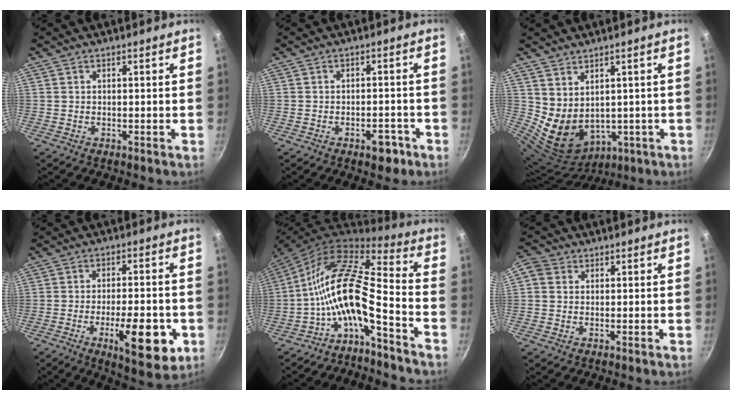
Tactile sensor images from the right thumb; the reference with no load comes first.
{"total": 4.4, "force": [-2.5, 2.4, 2.6], "torque": [-0.018, 0.021, -0.026]}
{"total": 9.6, "force": [1.9, 7.2, 6.1], "torque": [-0.095, -0.020, 0.066]}
{"total": 14.1, "force": [-4.6, 5.0, 12.4], "torque": [-0.156, 0.007, -0.060]}
{"total": 13.4, "force": [-6.6, 3.7, 11.1], "torque": [-0.217, 0.076, -0.143]}
{"total": 3.0, "force": [0.5, 2.7, 1.2], "torque": [-0.014, 0.002, -0.004]}